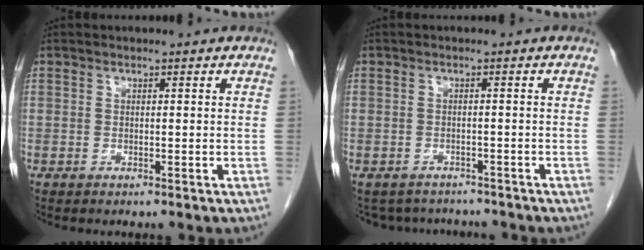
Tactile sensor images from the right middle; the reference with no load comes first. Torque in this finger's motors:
{"motor_torque": [-0.28, -0.28, -0.11, -0.02]}